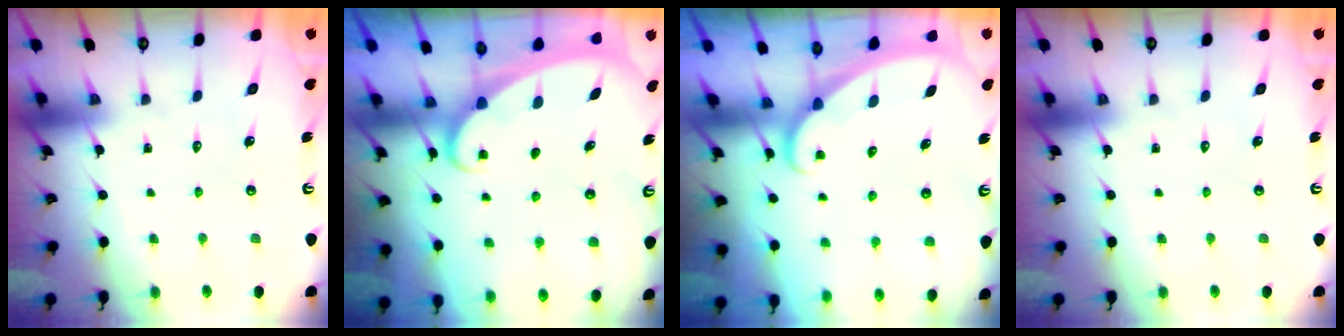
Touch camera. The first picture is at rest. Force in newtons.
{"total": 1.9, "press": 1.9, "slide": 0.1}
{"total": 1.8, "press": 1.8, "slide": 0.1}
{"total": 0.0}